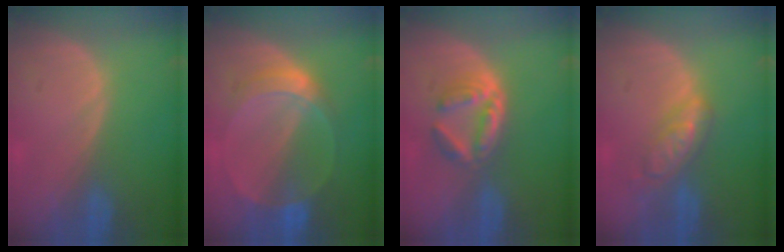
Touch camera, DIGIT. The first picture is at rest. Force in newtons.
{"total": 6.1, "press": 5.6, "slide": 2.4}
{"total": 5.9, "press": 5.3, "slide": 2.7}
{"total": 5.9, "press": 5.2, "slide": 2.9}